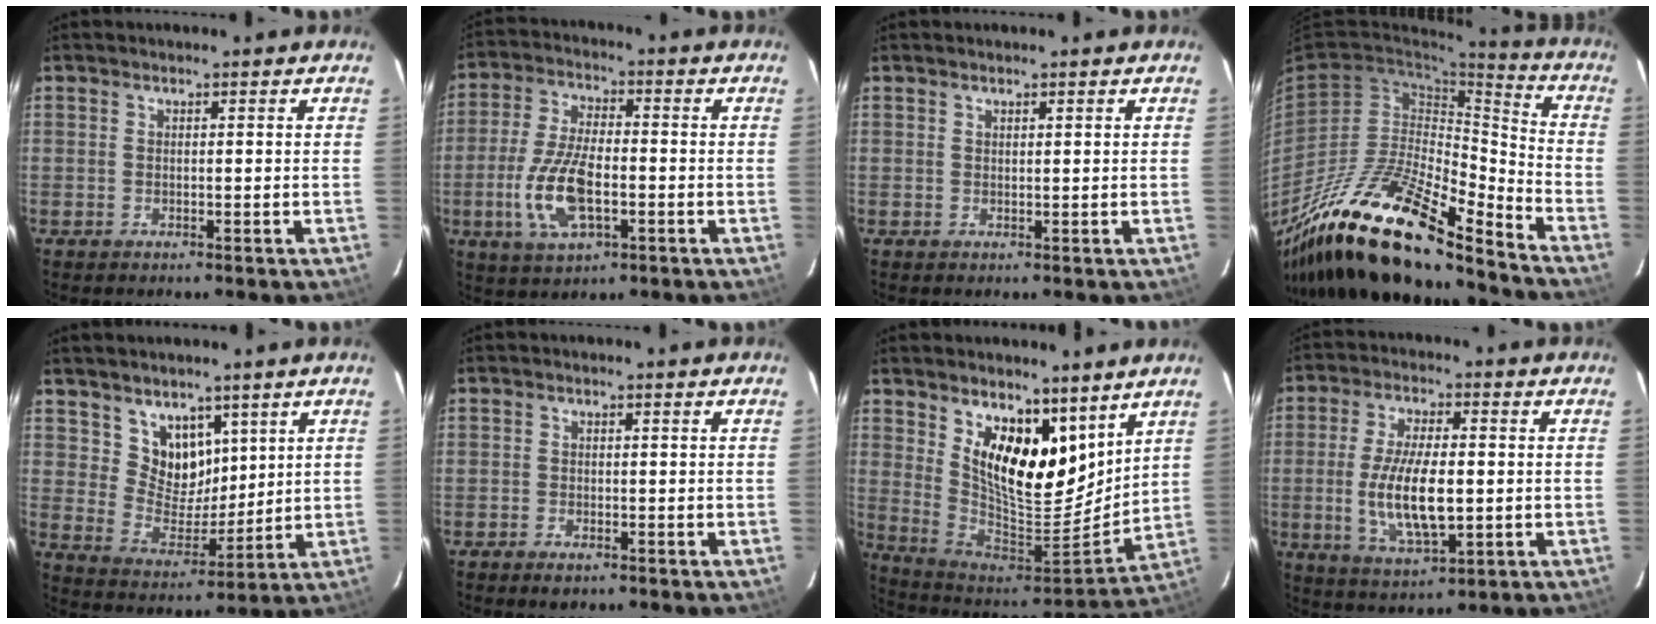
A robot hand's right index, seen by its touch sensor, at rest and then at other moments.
{"total": 12.3, "force": [-3.3, 5.3, 10.5], "torque": [-0.225, -0.004, -0.060]}
{"total": 0.6, "force": [0.6, 0.1, 0.2], "torque": [-0.004, 0.001, 0.011]}
{"total": 24.7, "force": [-18.5, 5.9, 15.2], "torque": [-0.271, -0.023, -0.334]}
{"total": 8.5, "force": [5.1, 6.2, 2.8], "torque": [-0.043, -0.002, 0.106]}
{"total": 2.0, "force": [-1.4, 1.0, 1.0], "torque": [-0.027, -0.002, -0.028]}
{"total": 16.7, "force": [9.7, 8.1, 10.9], "torque": [-0.192, -0.018, 0.181]}
{"total": 12.4, "force": [-1.4, 4.7, 11.4], "torque": [-0.224, -0.011, -0.020]}